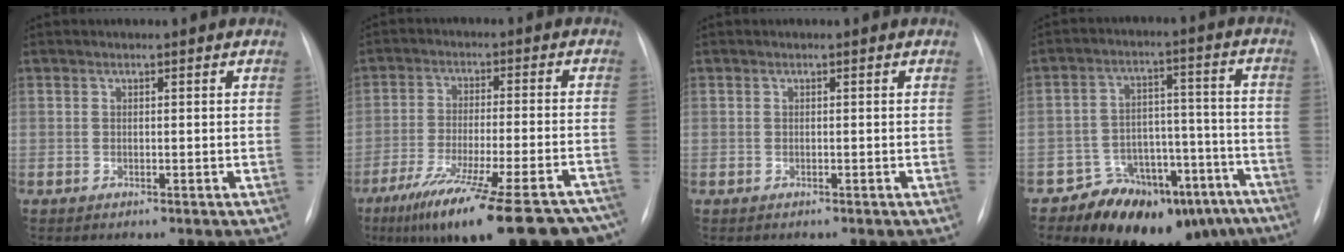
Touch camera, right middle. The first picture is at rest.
{"total": 25.6, "force": [-20.3, 3.4, 15.2], "torque": [-0.173, -0.026, -0.286]}
{"total": 0.0}
{"total": 16.4, "force": [-12.4, 8.0, 7.1], "torque": [-0.064, 0.057, -0.172]}